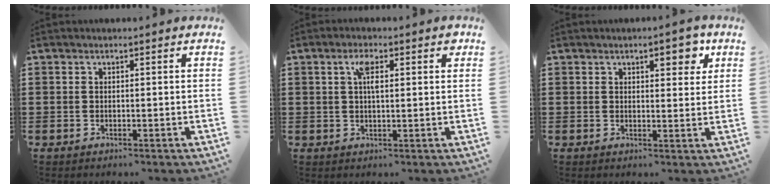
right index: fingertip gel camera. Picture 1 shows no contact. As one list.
[{"total": 3.7, "force": [1.3, 1.2, 3.3], "torque": [-0.054, 0.003, 0.015]}, {"total": 4.5, "force": [2.5, 1.7, 3.3], "torque": [-0.038, -0.003, 0.036]}]